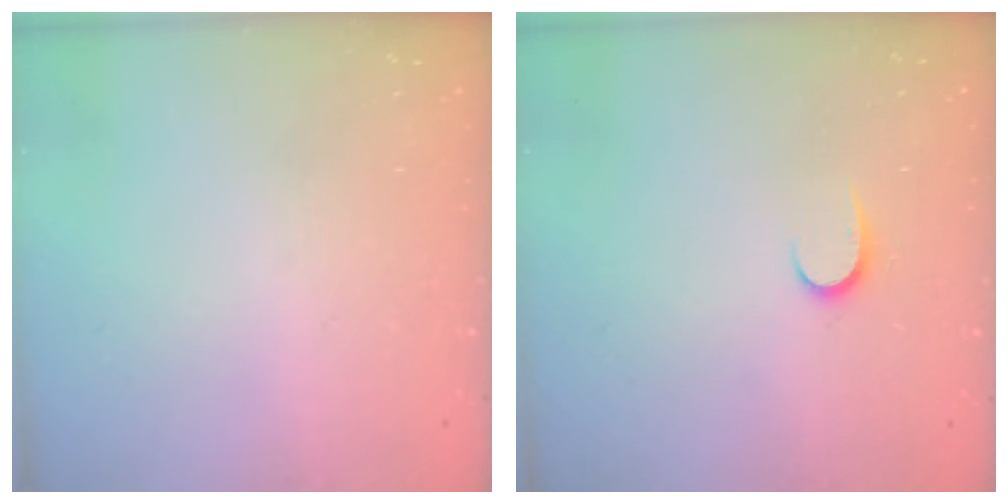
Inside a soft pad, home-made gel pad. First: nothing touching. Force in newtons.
{"total": 5.1, "press": 5.1, "slide": 0.5}